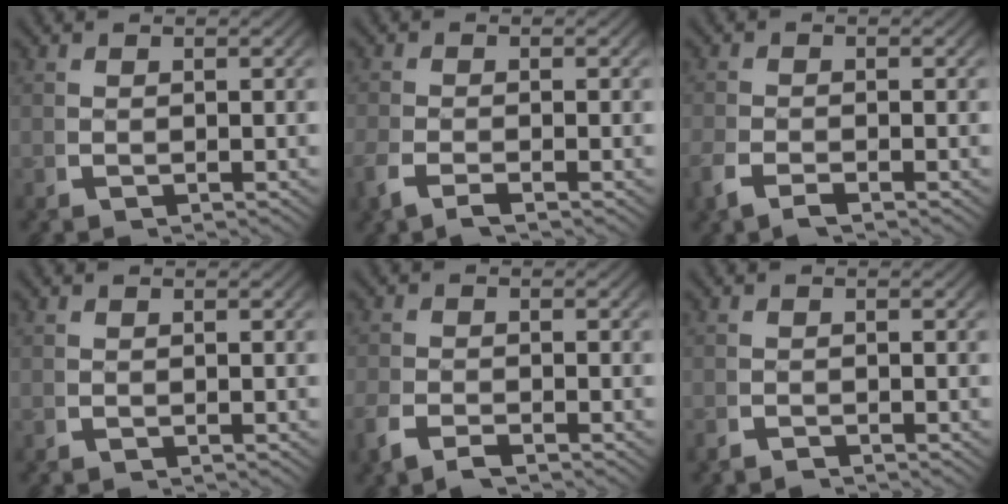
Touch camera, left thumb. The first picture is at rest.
{"total": 1.7, "force": [-1.1, 0.5, 1.3], "torque": [-0.034, -0.005, -0.022]}
{"total": 1.6, "force": [-1.1, 0.6, 1.0], "torque": [-0.026, -0.005, -0.025]}
{"total": 0.0}
{"total": 1.8, "force": [-1.4, 0.7, 0.9], "torque": [-0.023, -0.005, -0.030]}
{"total": 0.8, "force": [-0.8, 0.0, -0.1], "torque": [0.004, -0.006, -0.017]}